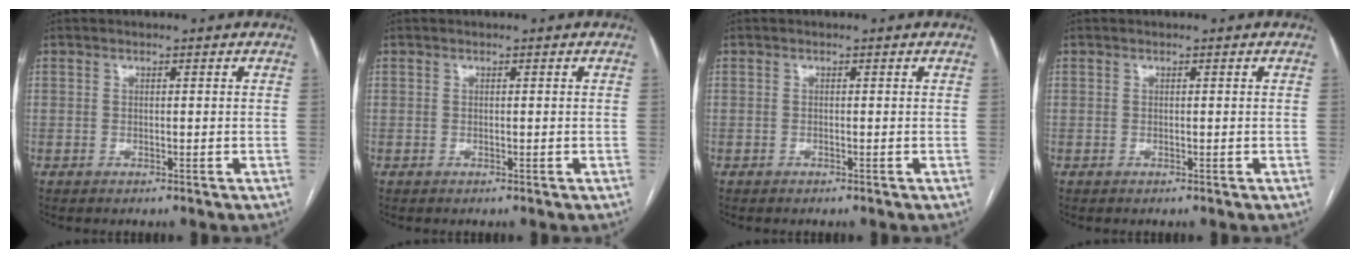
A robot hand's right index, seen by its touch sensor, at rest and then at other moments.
{"total": 0.0}
{"total": 0.0}
{"total": 0.0}